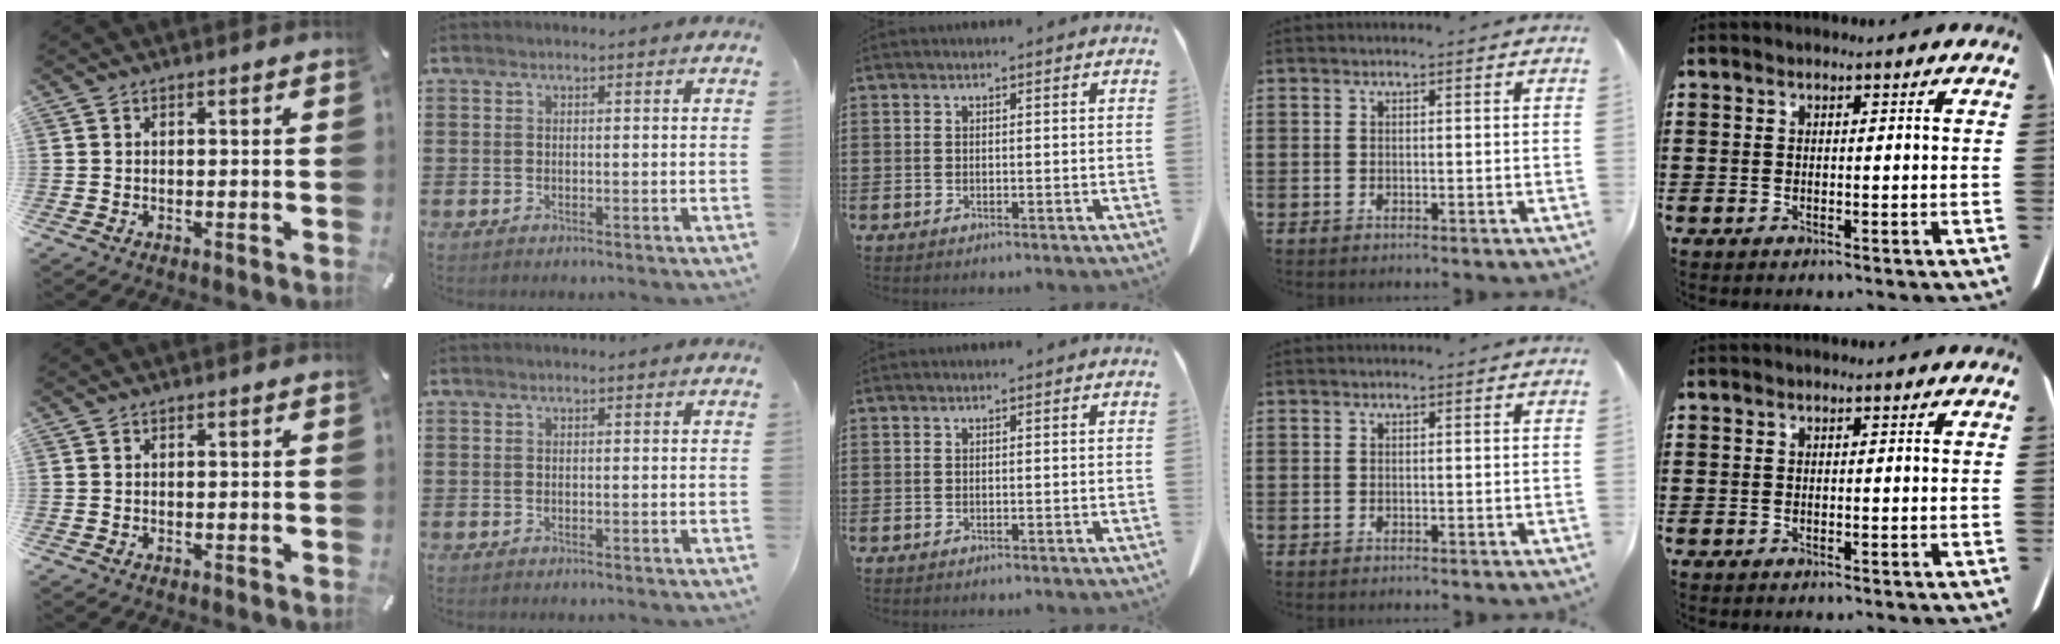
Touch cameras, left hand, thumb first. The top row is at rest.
{}